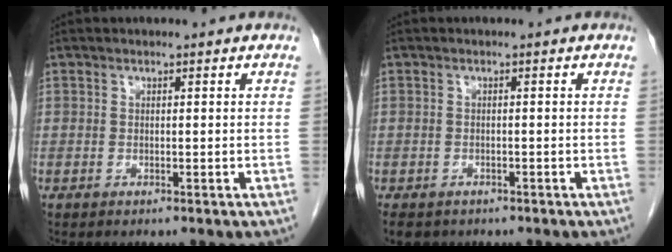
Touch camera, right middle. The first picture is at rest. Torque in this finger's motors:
{"motor_torque": [0.03, -0.01, 0.00, 0.02]}